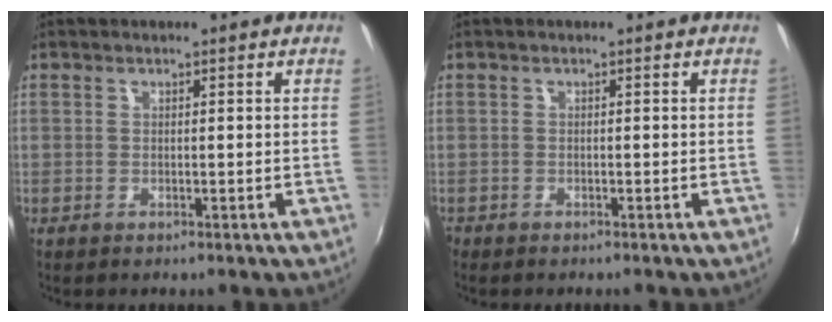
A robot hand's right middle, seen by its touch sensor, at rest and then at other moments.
{"total": 0.8, "force": [-0.7, 0.3, 0.1], "torque": [-0.006, 0.000, -0.015]}